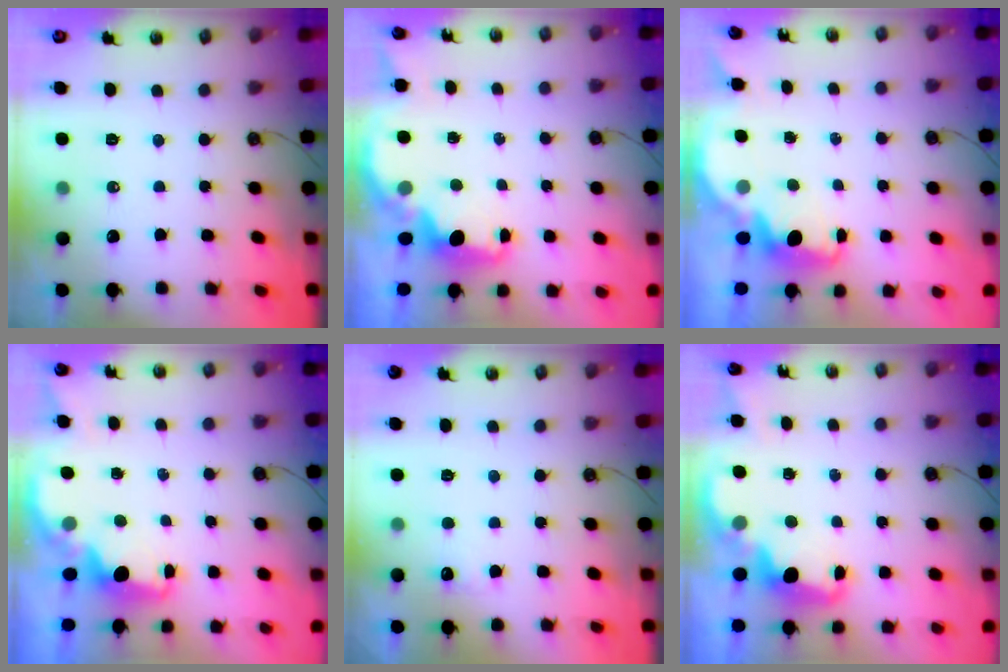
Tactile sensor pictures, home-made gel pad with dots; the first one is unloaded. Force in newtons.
{"total": 2.2, "press": 2.0, "slide": 0.8}
{"total": 2.4, "press": 2.3, "slide": 0.6}
{"total": 2.2, "press": 2.1, "slide": 0.8}
{"total": 3.4, "press": 3.2, "slide": 1.2}
{"total": 2.8, "press": 2.7, "slide": 0.7}